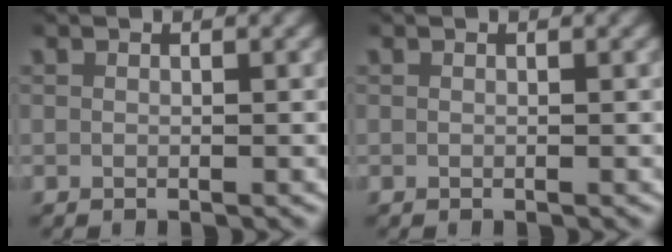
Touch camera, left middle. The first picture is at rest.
{"total": 0.0}